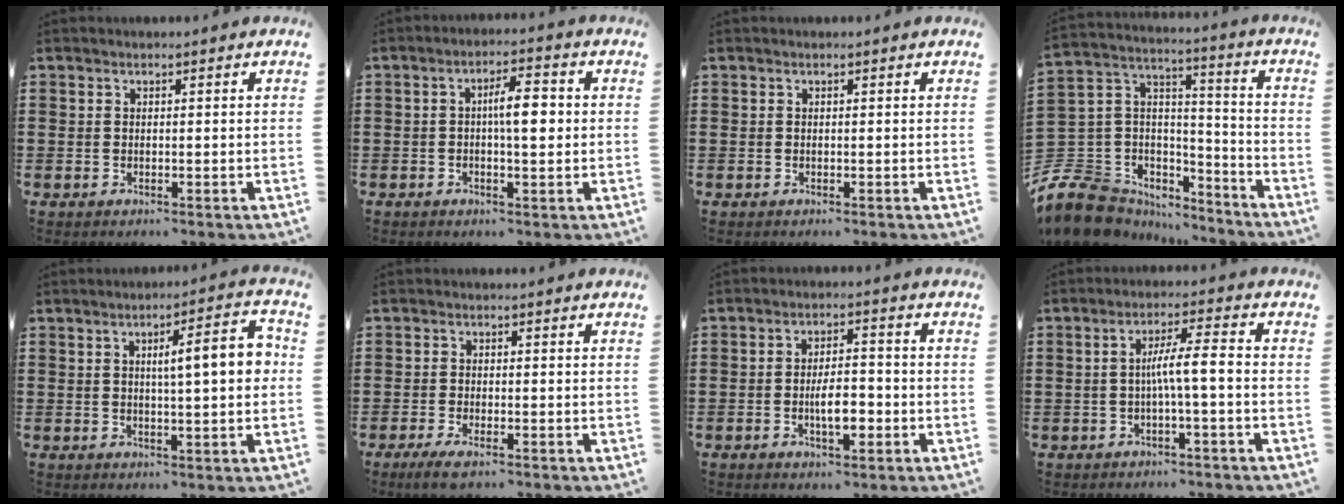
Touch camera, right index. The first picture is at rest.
{"total": 5.4, "force": [0.0, 1.6, 5.2], "torque": [-0.086, 0.005, -0.005]}
{"total": 0.0}
{"total": 10.3, "force": [-6.8, 7.1, 3.0], "torque": [-0.117, -0.003, -0.135]}
{"total": 7.7, "force": [1.2, 1.2, 7.6], "torque": [-0.117, -0.008, 0.010]}
{"total": 2.2, "force": [-1.8, 0.3, 1.3], "torque": [-0.030, -0.001, -0.037]}
{"total": 5.5, "force": [-1.7, 2.1, 4.8], "torque": [-0.082, 0.000, -0.034]}
{"total": 5.0, "force": [-1.0, 0.1, 4.9], "torque": [-0.091, 0.001, -0.024]}